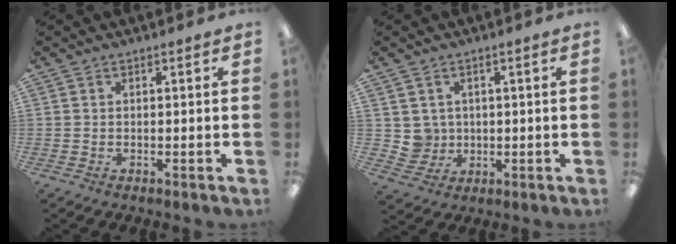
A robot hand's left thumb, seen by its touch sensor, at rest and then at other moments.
{"total": 4.3, "force": [1.8, 3.9, -0.1], "torque": [-0.009, 0.000, 0.036]}